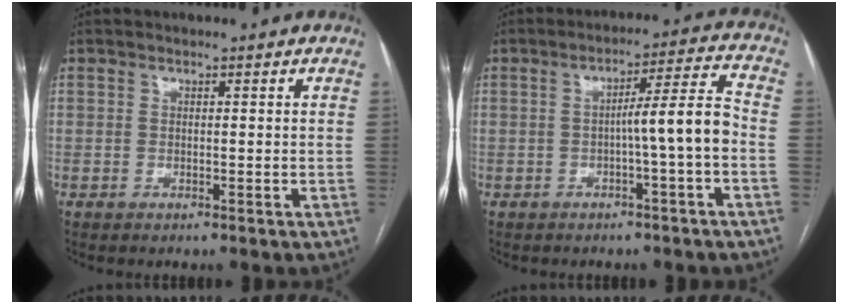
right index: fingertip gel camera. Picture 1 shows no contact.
{"total": 7.3, "force": [-1.6, -0.6, 7.1], "torque": [-0.108, 0.019, -0.022]}